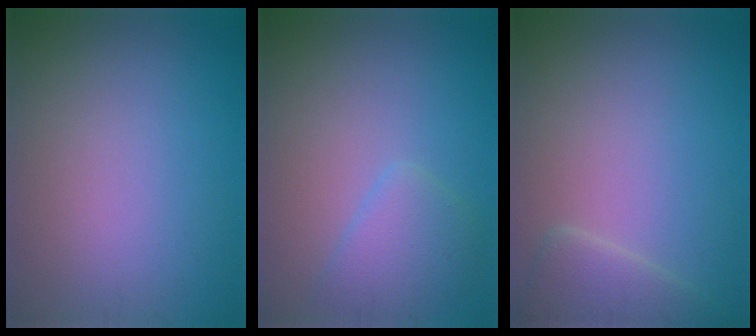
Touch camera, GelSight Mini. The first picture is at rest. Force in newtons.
{"total": 2.6, "press": 2.6, "slide": 0.2}
{"total": 2.6, "press": 2.6, "slide": 0.3}